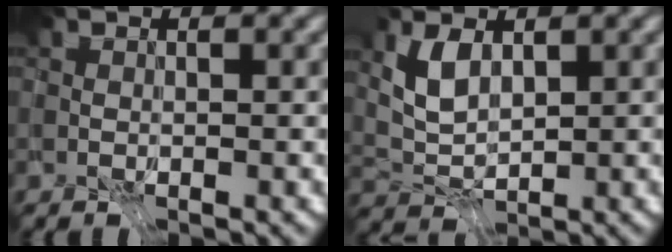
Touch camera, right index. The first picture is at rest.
{"total": 0.8, "force": [0.1, -0.6, 0.4], "torque": [-0.011, -0.006, 0.014]}